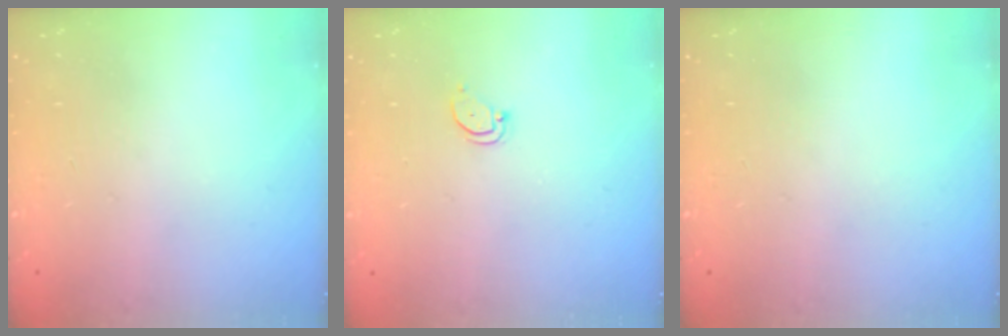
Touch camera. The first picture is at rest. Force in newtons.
{"total": 2.4, "press": 2.4, "slide": 0.2}
{"total": 0.0}